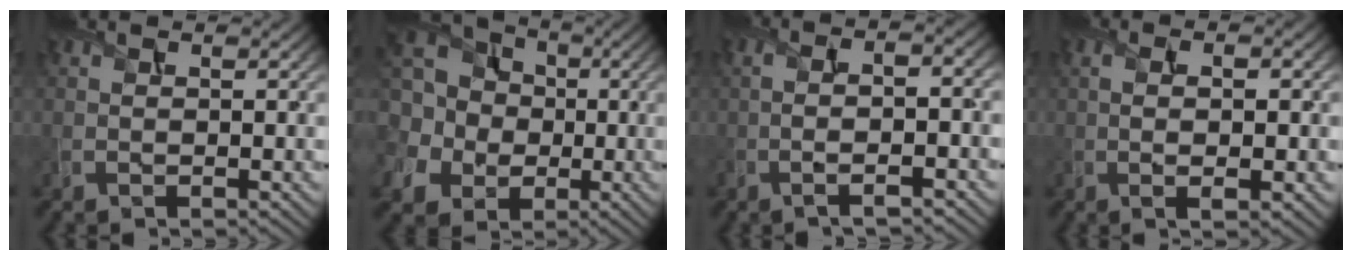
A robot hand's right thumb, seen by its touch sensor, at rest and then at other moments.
{"total": 14.9, "force": [0.7, 12.8, 7.6], "torque": [-0.239, 0.011, -0.012]}
{"total": 5.8, "force": [-1.5, 1.7, 5.3], "torque": [-0.084, -0.004, -0.028]}
{"total": 4.3, "force": [-0.1, 1.1, 4.1], "torque": [-0.075, 0.001, -0.001]}